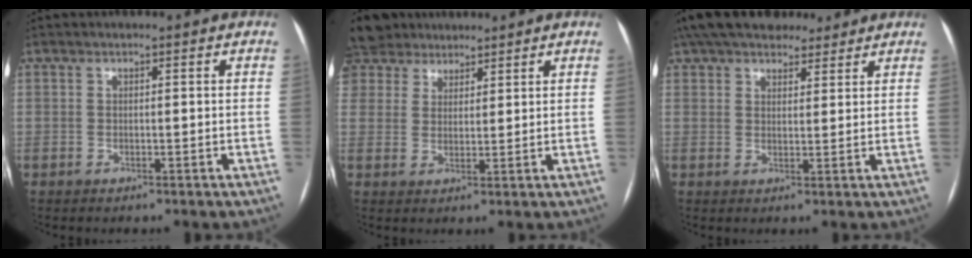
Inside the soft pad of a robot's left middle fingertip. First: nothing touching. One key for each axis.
{"total": 9.7, "fx": 7.5, "fy": 6.0, "fz": 1.6, "tx": -0.042, "ty": 0.033, "tz": 0.144}
{"total": 14.1, "fx": 11.8, "fy": 5.4, "fz": 5.7, "tx": -0.092, "ty": 0.041, "tz": 0.177}